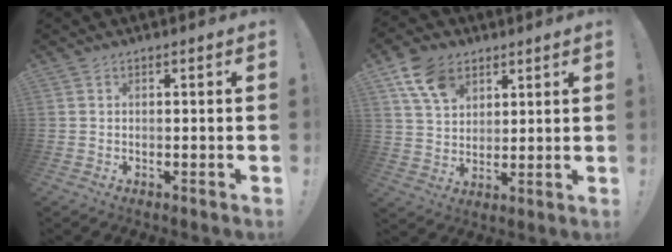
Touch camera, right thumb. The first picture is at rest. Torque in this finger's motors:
{"motor_torque": [0.48, 0.62, -0.29, 0.11, 0.00]}